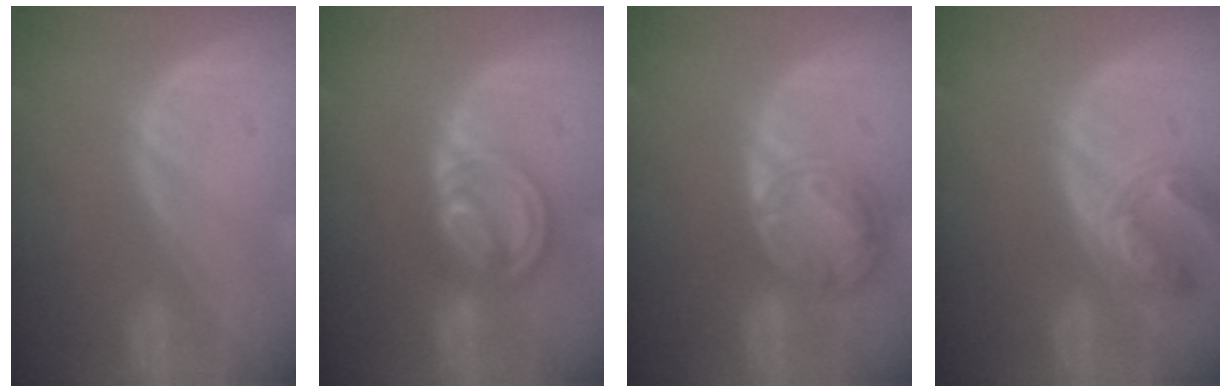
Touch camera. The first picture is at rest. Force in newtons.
{"total": 8.3, "press": 7.0, "slide": 4.5}
{"total": 8.6, "press": 7.3, "slide": 4.5}
{"total": 6.9, "press": 6.3, "slide": 3.0}